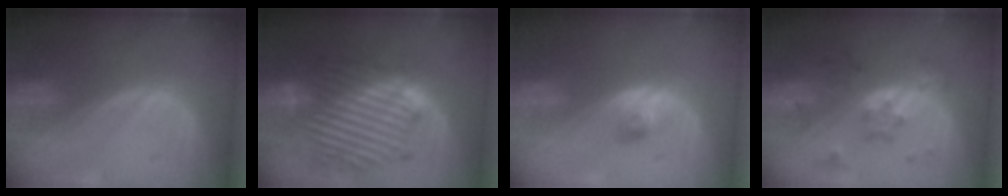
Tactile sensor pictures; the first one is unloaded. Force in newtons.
{"total": 12.8, "press": 12.7, "slide": 1.0}
{"total": 2.5, "press": 2.3, "slide": 0.9}
{"total": 6.8, "press": 6.6, "slide": 1.5}